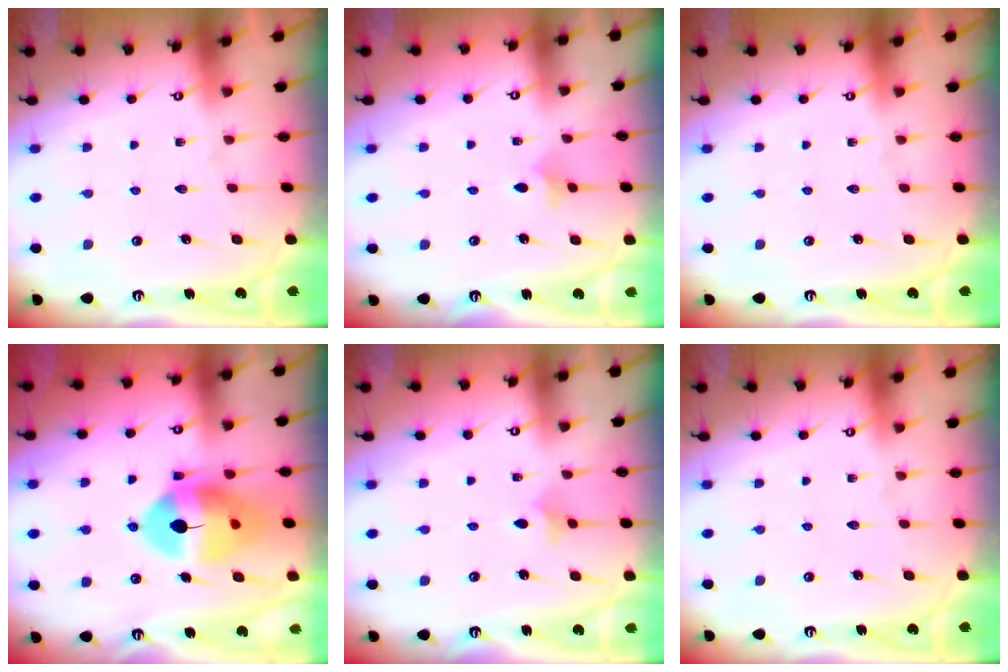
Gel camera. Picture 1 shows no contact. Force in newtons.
{"total": 4.6, "press": 4.6, "slide": 0.7}
{"total": 0.0}
{"total": 13.6, "press": 13.5, "slide": 2.1}
{"total": 4.6, "press": 4.6, "slide": 0.7}
{"total": 0.0}